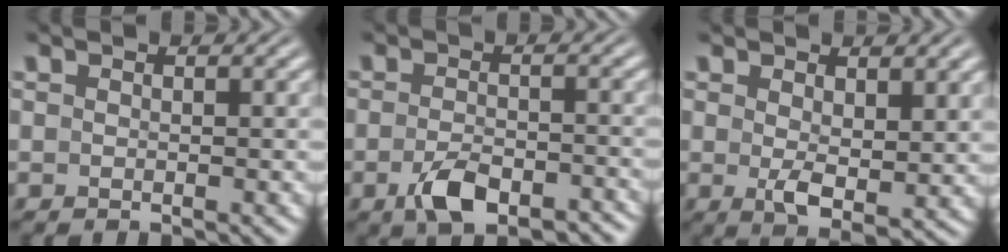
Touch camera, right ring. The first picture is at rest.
{"total": 4.4, "force": [-3.3, 1.5, 2.5], "torque": [-0.041, -0.009, -0.051]}
{"total": 2.8, "force": [0.3, 0.9, 2.6], "torque": [-0.042, -0.023, 0.018]}